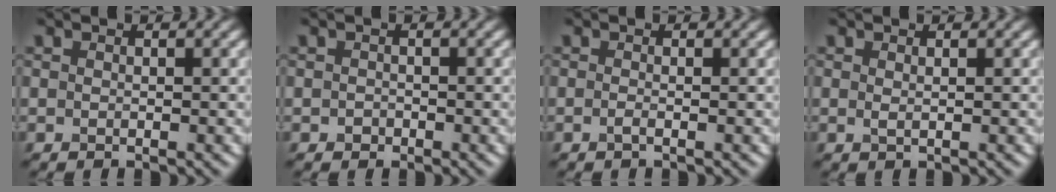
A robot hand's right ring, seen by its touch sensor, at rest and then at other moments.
{"total": 0.6, "force": [-0.4, 0.4, 0.1], "torque": [0.001, -0.003, -0.006]}
{"total": 0.6, "force": [-0.4, -0.1, 0.5], "torque": [-0.014, -0.001, -0.006]}
{"total": 0.5, "force": [0.1, 0.1, 0.5], "torque": [-0.013, -0.001, 0.005]}